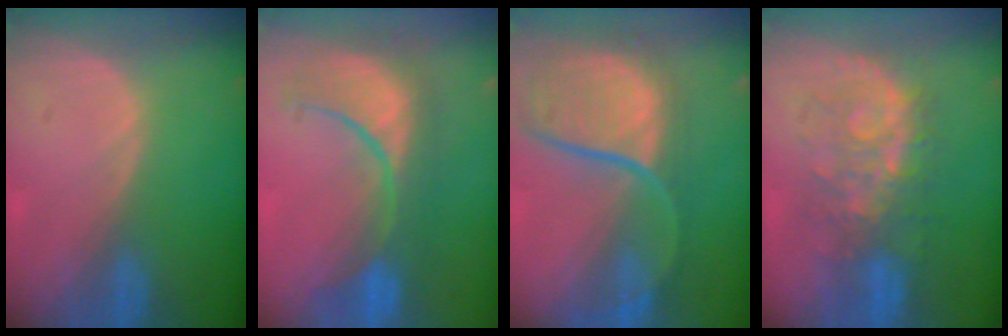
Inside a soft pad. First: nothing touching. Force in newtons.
{"total": 10.0, "press": 9.6, "slide": 2.5}
{"total": 12.0, "press": 9.9, "slide": 6.8}
{"total": 8.3, "press": 8.3, "slide": 0.9}